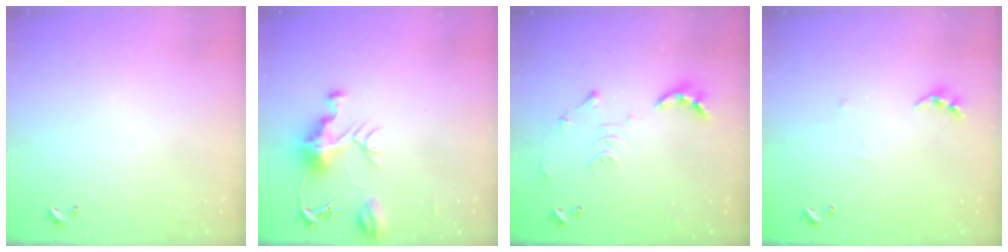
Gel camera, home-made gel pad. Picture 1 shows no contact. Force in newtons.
{"total": 9.2, "press": 9.2, "slide": 1.0}
{"total": 12.0, "press": 11.9, "slide": 1.3}
{"total": 3.4, "press": 3.4, "slide": 0.4}